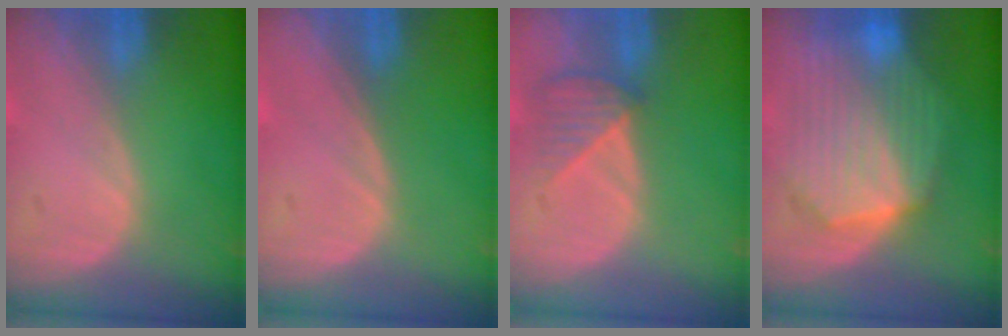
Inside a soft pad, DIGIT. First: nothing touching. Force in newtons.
{"total": 0.0}
{"total": 3.6, "press": 3.5, "slide": 1.0}
{"total": 10.7, "press": 10.7, "slide": 0.7}